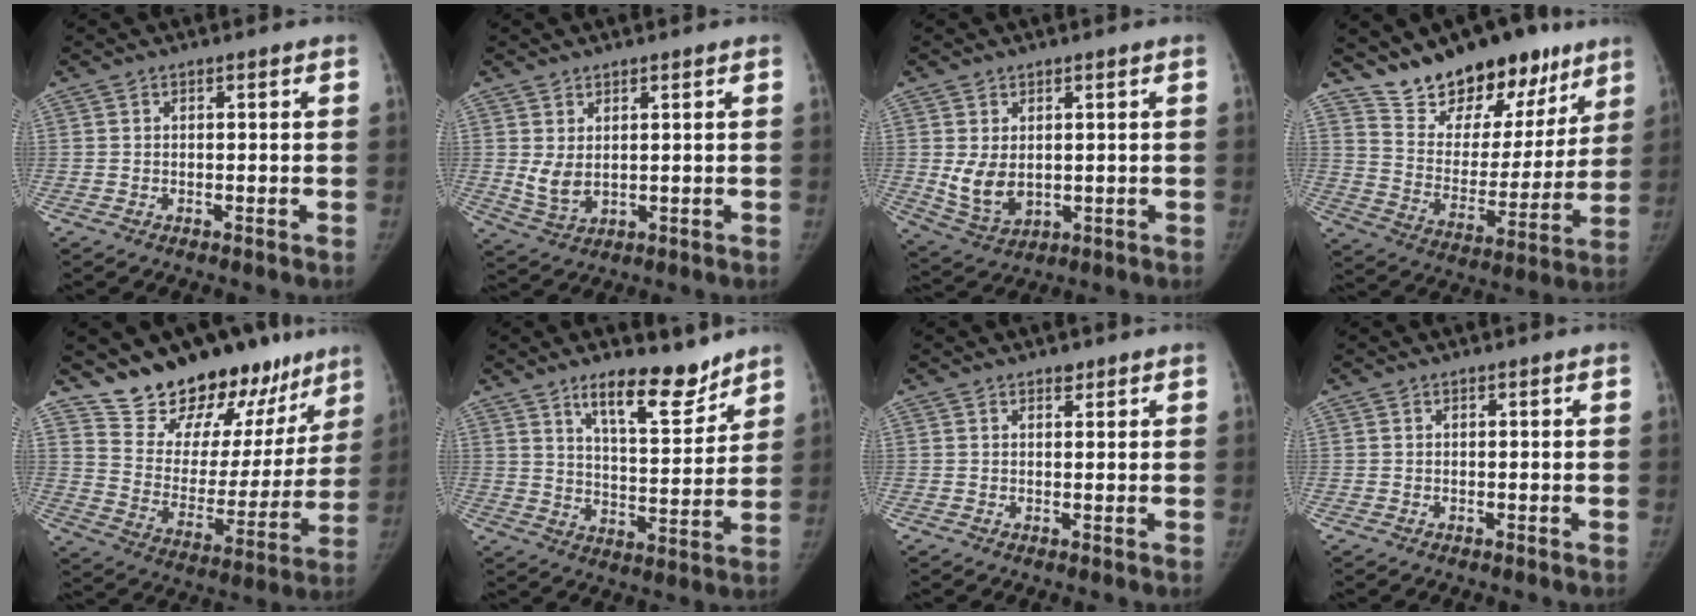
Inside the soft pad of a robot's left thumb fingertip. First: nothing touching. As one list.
[{"total": 4.4, "force": [1.2, 2.7, 3.3], "torque": [-0.058, -0.014, 0.035]}, {"total": 6.9, "force": [0.6, 4.8, 4.9], "torque": [-0.078, -0.020, 0.030]}, {"total": 22.1, "force": [15.9, 11.2, 10.6], "torque": [-0.108, -0.080, 0.252]}, {"total": 24.2, "force": [19.4, 10.8, 9.6], "torque": [-0.097, -0.121, 0.290]}, {"total": 12.3, "force": [9.1, 4.0, 7.3], "torque": [-0.085, -0.071, 0.151]}, {"total": 1.2, "force": [0.9, 0.7, 0.4], "torque": [0.000, -0.006, 0.012]}, {"total": 0.0}]